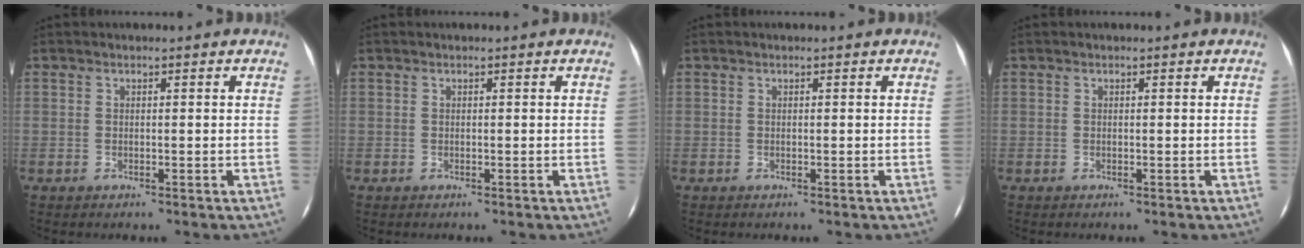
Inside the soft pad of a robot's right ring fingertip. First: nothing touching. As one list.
[{"total": 0.0}, {"total": 0.0}, {"total": 0.0}]